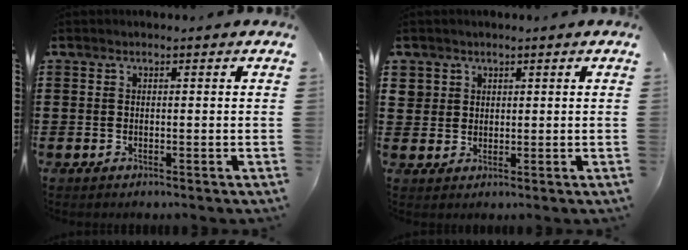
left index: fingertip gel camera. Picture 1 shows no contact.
{"total": 2.5, "force": [1.3, 2.2, 0.1], "torque": [-0.013, 0.009, 0.023]}